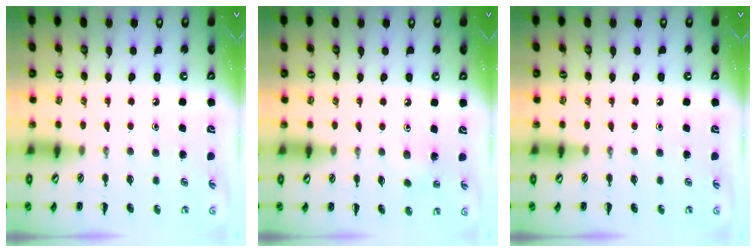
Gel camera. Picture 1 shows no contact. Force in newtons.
{"total": 5.8, "press": 5.6, "slide": 1.6}
{"total": 0.0}